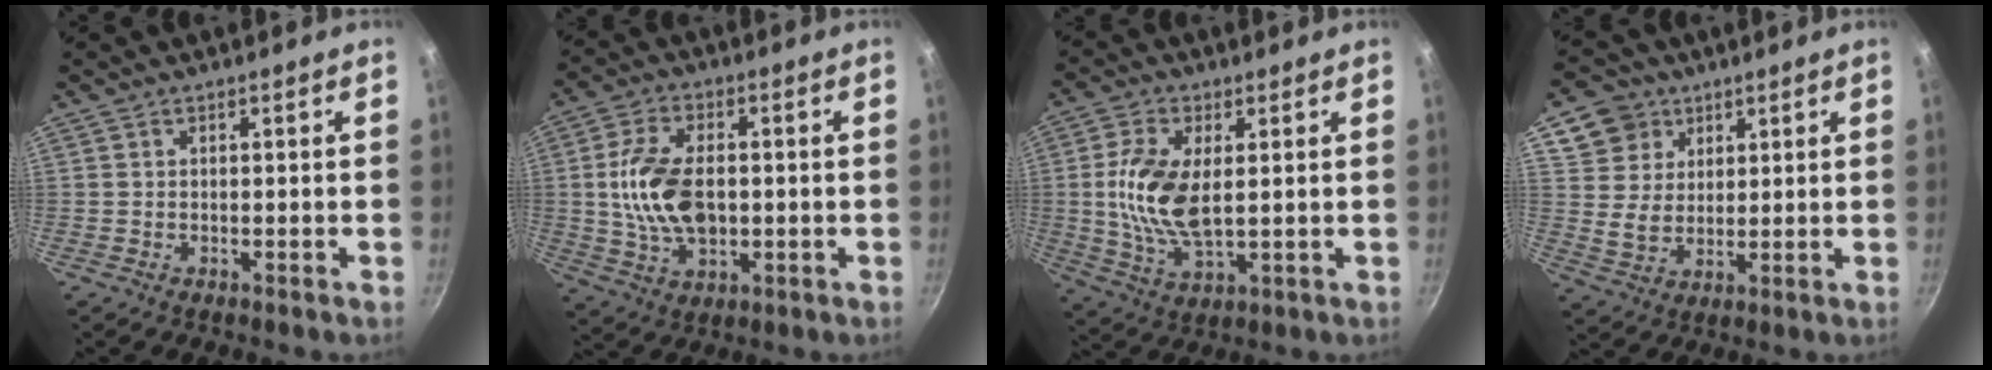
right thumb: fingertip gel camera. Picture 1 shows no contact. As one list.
[{"total": 12.9, "force": [0.2, 7.8, 10.3], "torque": [-0.182, 0.008, 0.004]}, {"total": 11.9, "force": [1.3, 5.9, 10.3], "torque": [-0.202, -0.005, 0.029]}, {"total": 9.3, "force": [4.8, 7.6, 2.2], "torque": [-0.009, -0.010, 0.086]}]